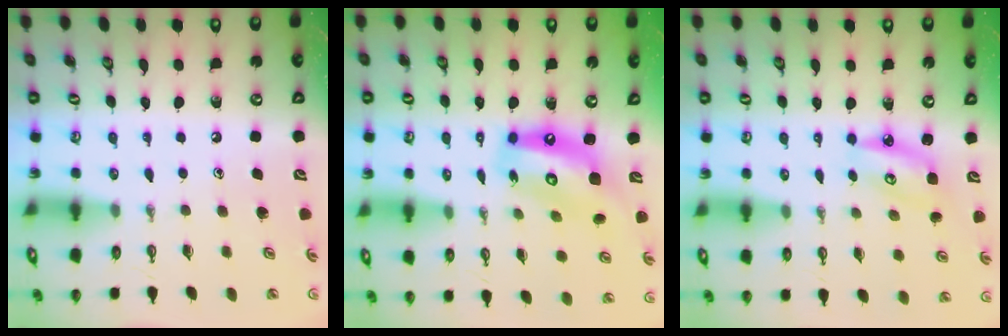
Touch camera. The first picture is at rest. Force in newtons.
{"total": 15.2, "press": 15.1, "slide": 1.7}
{"total": 5.8, "press": 5.8, "slide": 0.4}